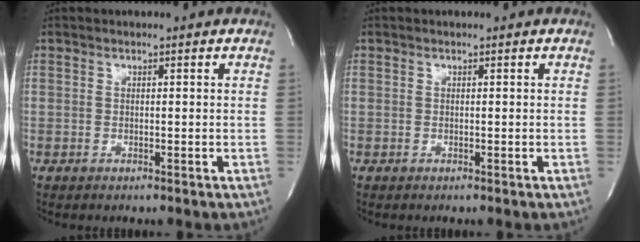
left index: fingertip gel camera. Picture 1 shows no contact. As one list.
[{"total": 0.0}]